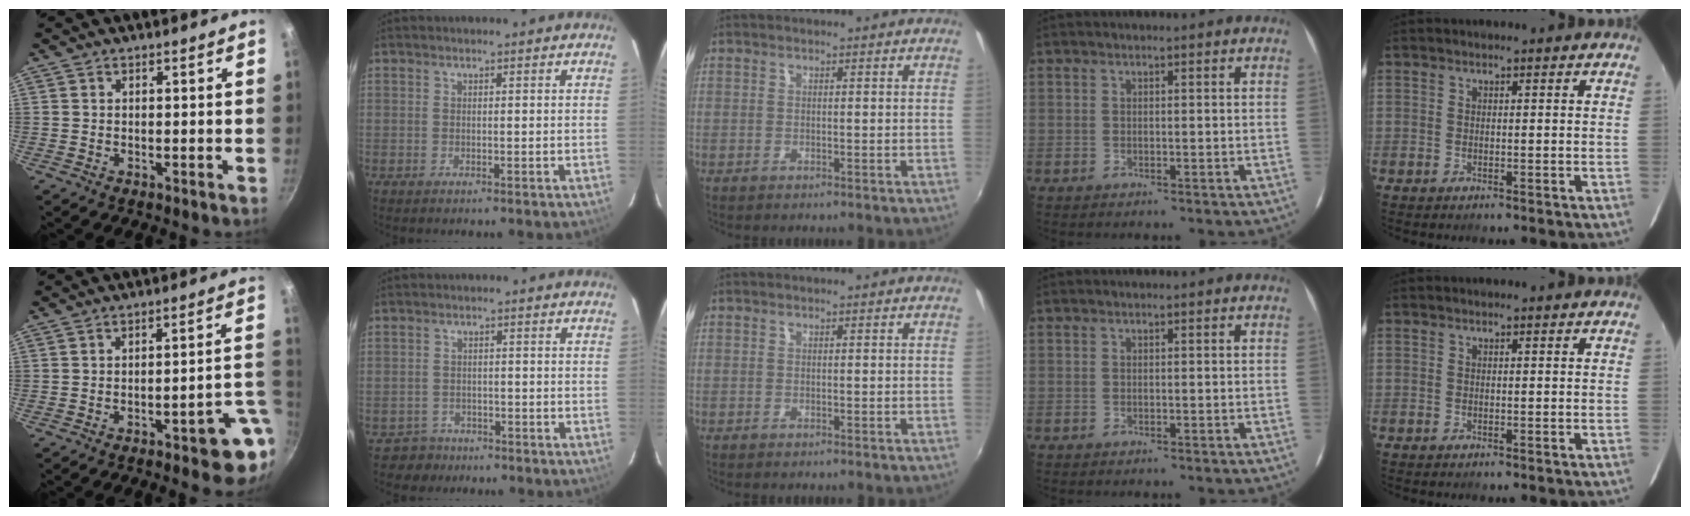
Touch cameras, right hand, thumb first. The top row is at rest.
{"thumb": {"total": 9.7, "force": [-3.4, 2.8, 8.6], "torque": [-0.071, 0.035, -0.039]}, "index": {"total": 3.5, "force": [-2.1, 2.7, -0.7], "torque": [0.006, 0.018, -0.034]}}